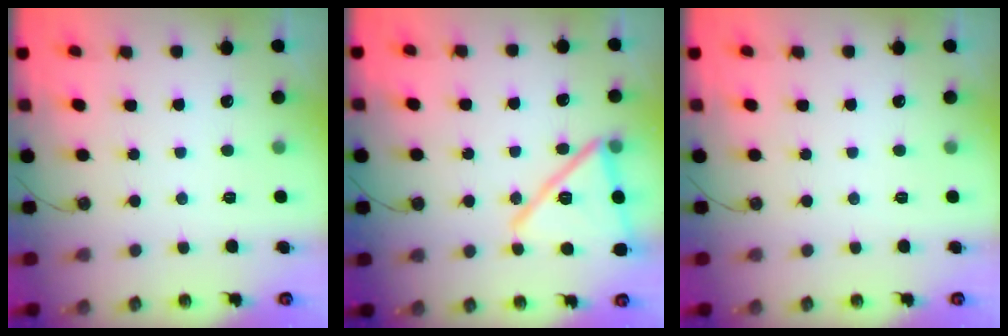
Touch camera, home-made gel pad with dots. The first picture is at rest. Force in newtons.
{"total": 17.3, "press": 16.8, "slide": 4.0}
{"total": 0.0}